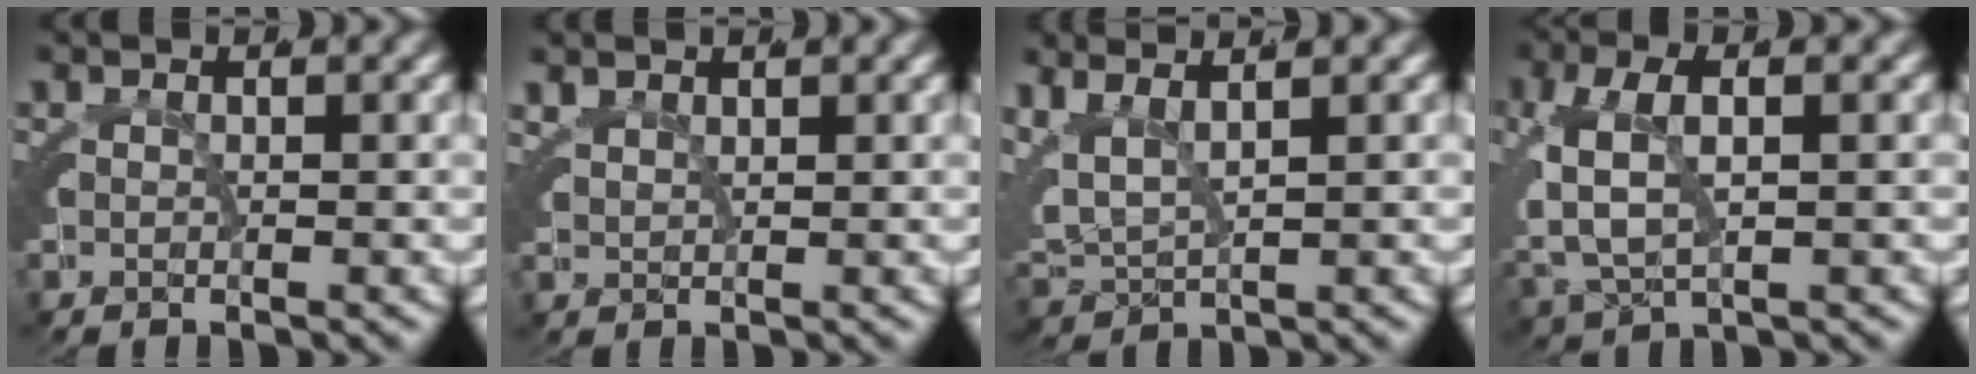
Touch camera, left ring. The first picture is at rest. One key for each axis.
{"total": 2.8, "fx": 1.4, "fy": 2.3, "fz": 0.9, "tx": -0.033, "ty": -0.006, "tz": 0.025}
{"total": 6.6, "fx": 0.8, "fy": 5.7, "fz": 3.2, "tx": -0.104, "ty": -0.024, "tz": 0.019}
{"total": 3.8, "fx": -0.2, "fy": 2.8, "fz": 2.6, "tx": -0.084, "ty": -0.015, "tz": 0.005}